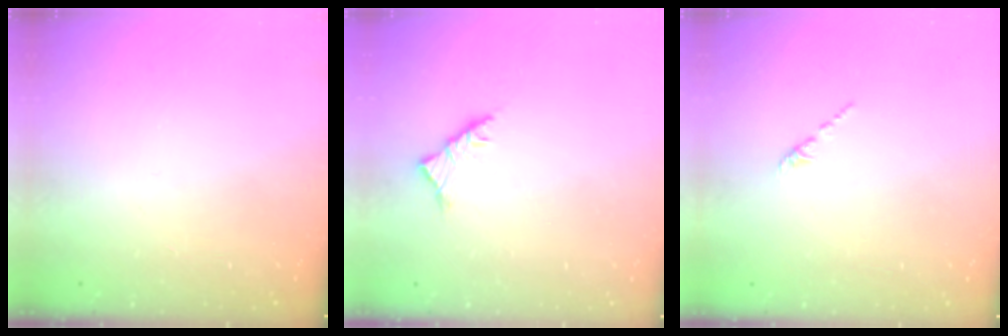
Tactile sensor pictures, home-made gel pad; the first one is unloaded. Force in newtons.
{"total": 3.5, "press": 3.4, "slide": 1.0}
{"total": 1.6, "press": 1.5, "slide": 0.6}